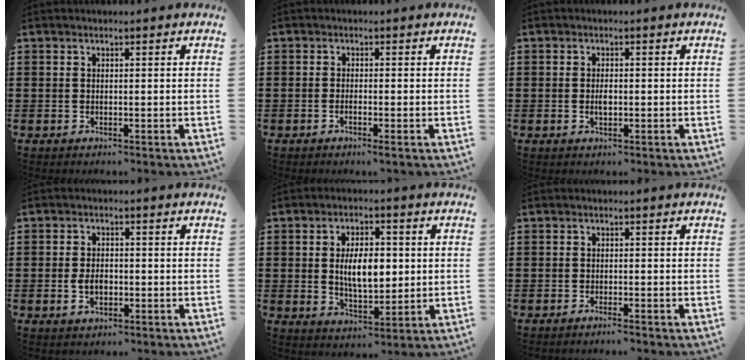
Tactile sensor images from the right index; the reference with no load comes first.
{"total": 1.1, "force": [-0.8, -0.1, 0.9], "torque": [-0.015, -0.005, -0.013]}
{"total": 1.7, "force": [-0.2, 0.8, 1.5], "torque": [-0.029, 0.002, -0.004]}
{"total": 3.2, "force": [-0.7, 2.0, 2.5], "torque": [-0.056, 0.000, -0.015]}
{"total": 7.3, "force": [0.5, 3.7, 6.2], "torque": [-0.114, 0.004, 0.002]}
{"total": 1.1, "force": [-1.0, 0.0, 0.4], "torque": [-0.010, -0.001, -0.019]}